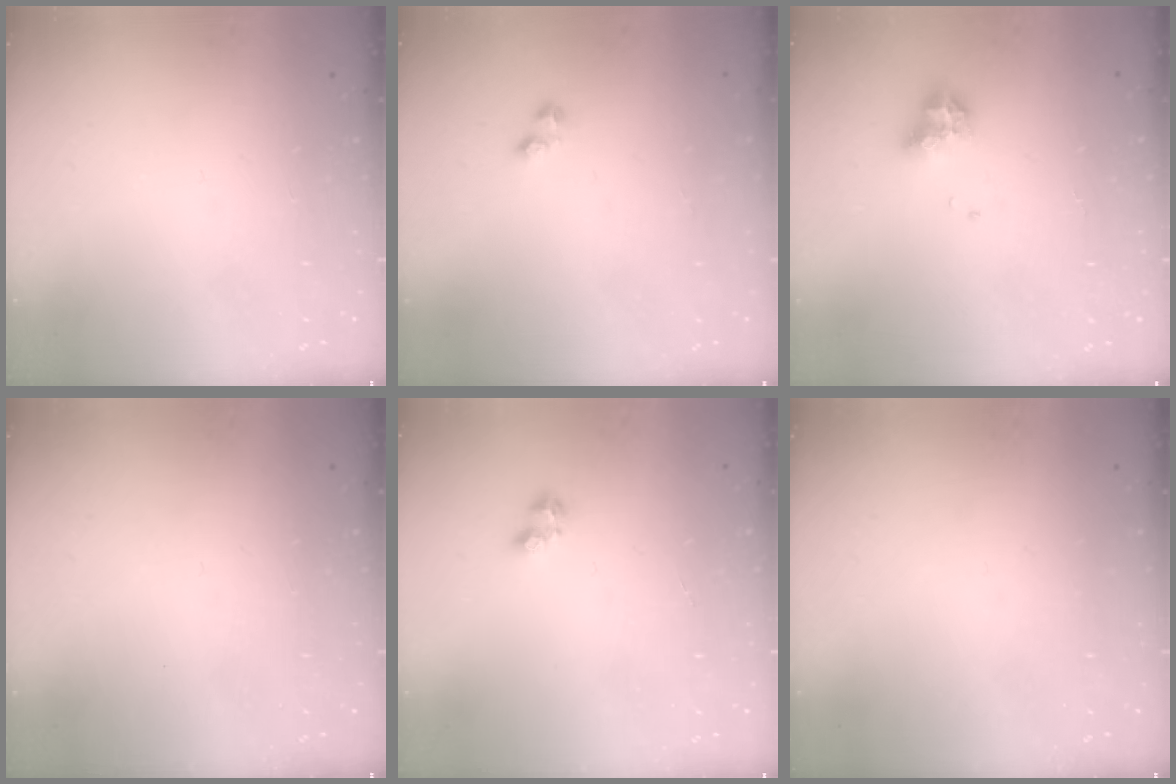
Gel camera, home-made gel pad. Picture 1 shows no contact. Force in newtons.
{"total": 1.6, "press": 1.5, "slide": 0.4}
{"total": 7.9, "press": 7.9, "slide": 0.4}
{"total": 0.0}
{"total": 2.4, "press": 2.3, "slide": 0.8}
{"total": 0.0}